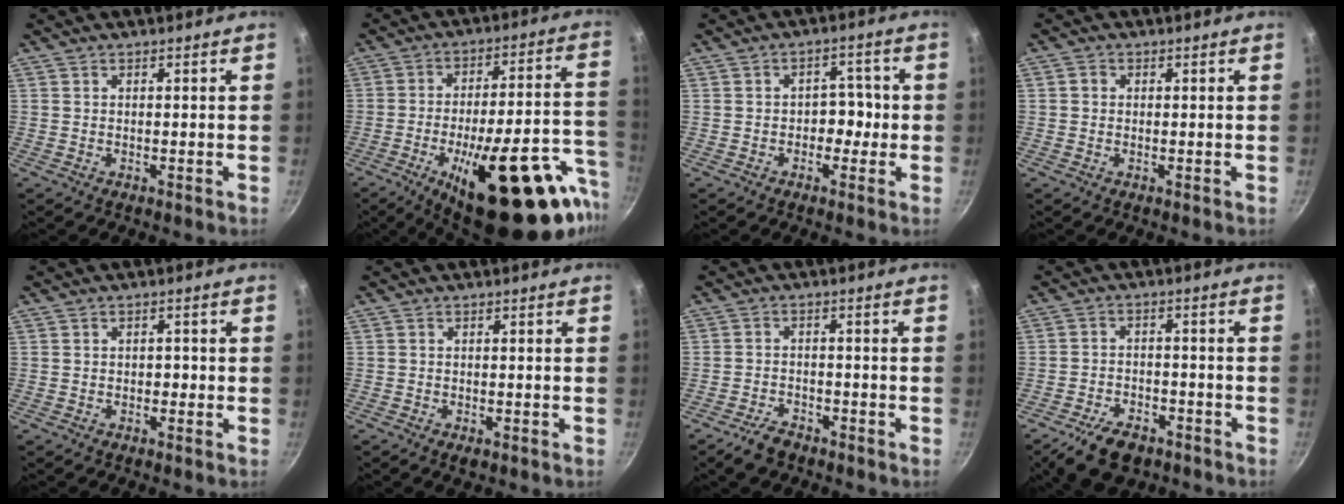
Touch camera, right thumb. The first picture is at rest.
{"total": 29.8, "force": [-13.4, 10.2, 24.6], "torque": [-0.306, 0.051, -0.191]}
{"total": 4.6, "force": [-0.9, 3.6, 2.7], "torque": [0.012, 0.020, -0.018]}
{"total": 1.3, "force": [0.1, 1.2, 0.5], "torque": [-0.007, 0.005, -0.002]}
{"total": 1.4, "force": [-0.3, 1.1, 0.7], "torque": [-0.008, 0.006, -0.006]}
{"total": 1.5, "force": [-0.8, 0.8, 1.0], "torque": [-0.019, -0.001, -0.013]}
{"total": 4.7, "force": [-3.6, 2.3, 2.0], "torque": [-0.035, 0.030, -0.061]}
{"total": 9.6, "force": [-6.4, 5.0, 5.2], "torque": [-0.085, 0.032, -0.105]}